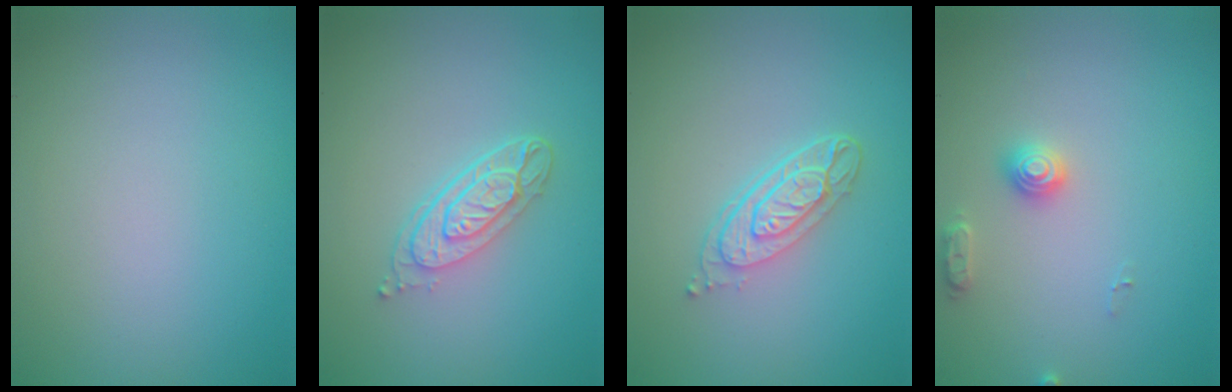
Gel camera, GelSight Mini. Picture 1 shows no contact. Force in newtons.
{"total": 3.7, "press": 2.7, "slide": 2.4}
{"total": 3.9, "press": 2.8, "slide": 2.6}
{"total": 2.0, "press": 2.0, "slide": 0.3}